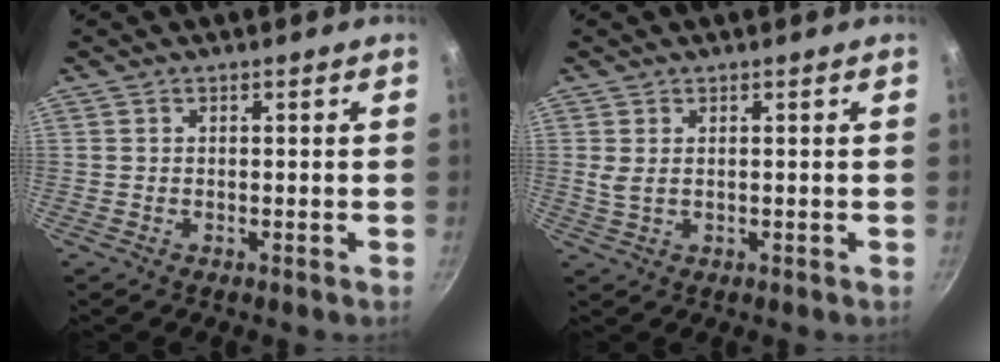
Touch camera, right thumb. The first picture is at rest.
{"total": 2.1, "force": [0.5, 1.0, 1.8], "torque": [-0.036, -0.002, 0.014]}